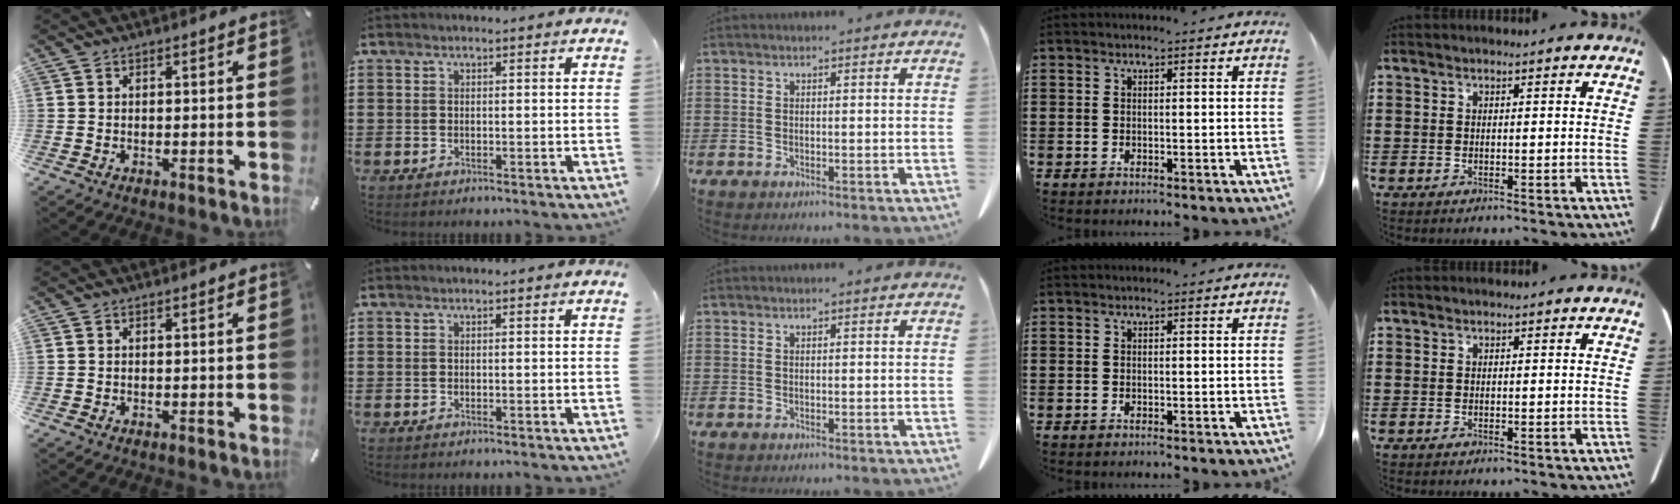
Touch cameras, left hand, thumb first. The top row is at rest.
{}